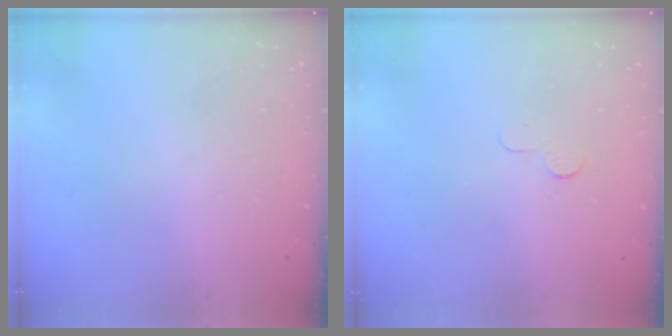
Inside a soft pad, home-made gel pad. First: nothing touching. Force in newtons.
{"total": 2.6, "press": 2.6, "slide": 0.2}